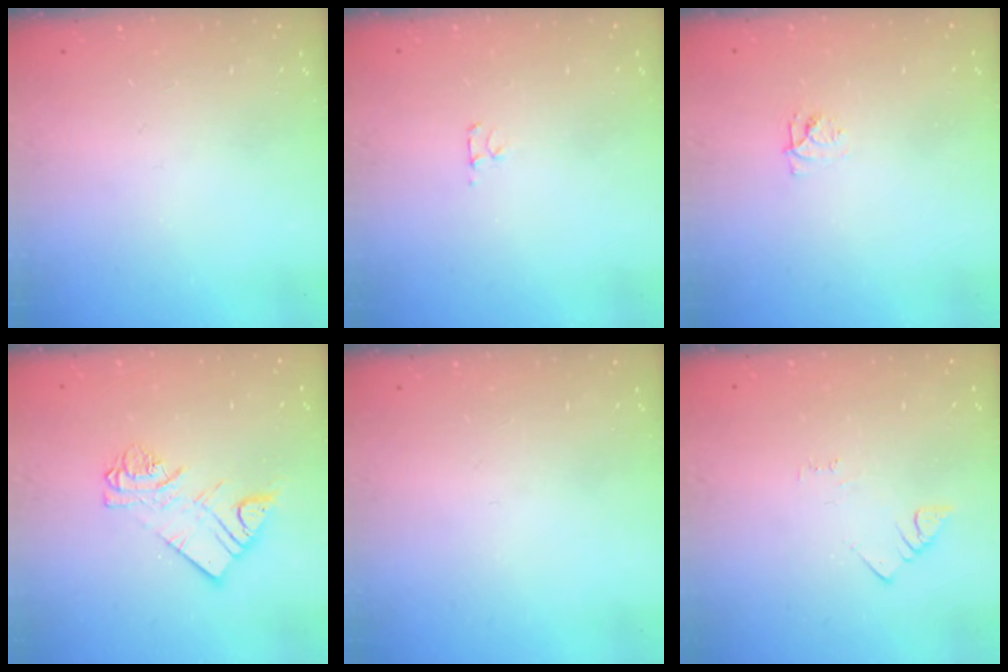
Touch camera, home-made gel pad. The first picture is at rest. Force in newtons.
{"total": 2.7, "press": 2.7, "slide": 0.3}
{"total": 4.4, "press": 4.3, "slide": 0.5}
{"total": 8.9, "press": 8.9, "slide": 0.7}
{"total": 0.0}
{"total": 1.5, "press": 1.5, "slide": 0.3}